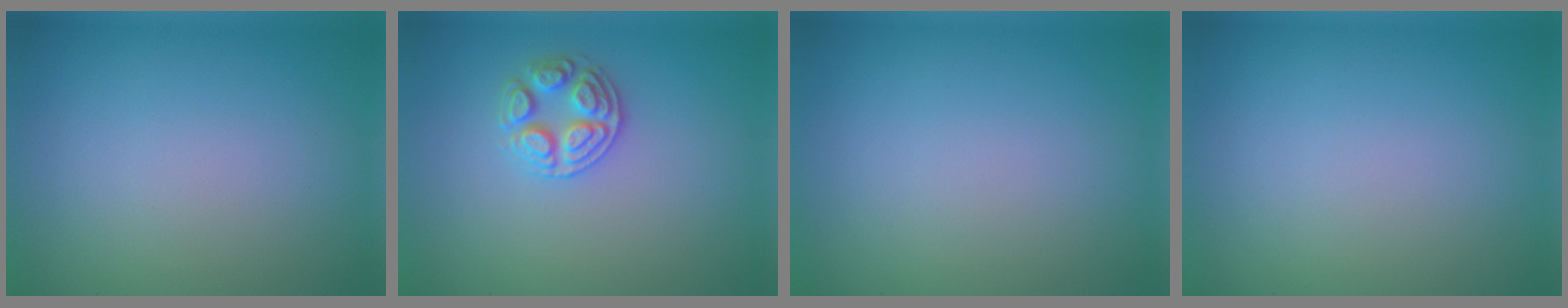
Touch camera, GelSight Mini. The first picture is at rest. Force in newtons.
{"total": 2.7, "press": 2.7, "slide": 0.5}
{"total": 0.0}
{"total": 0.0}